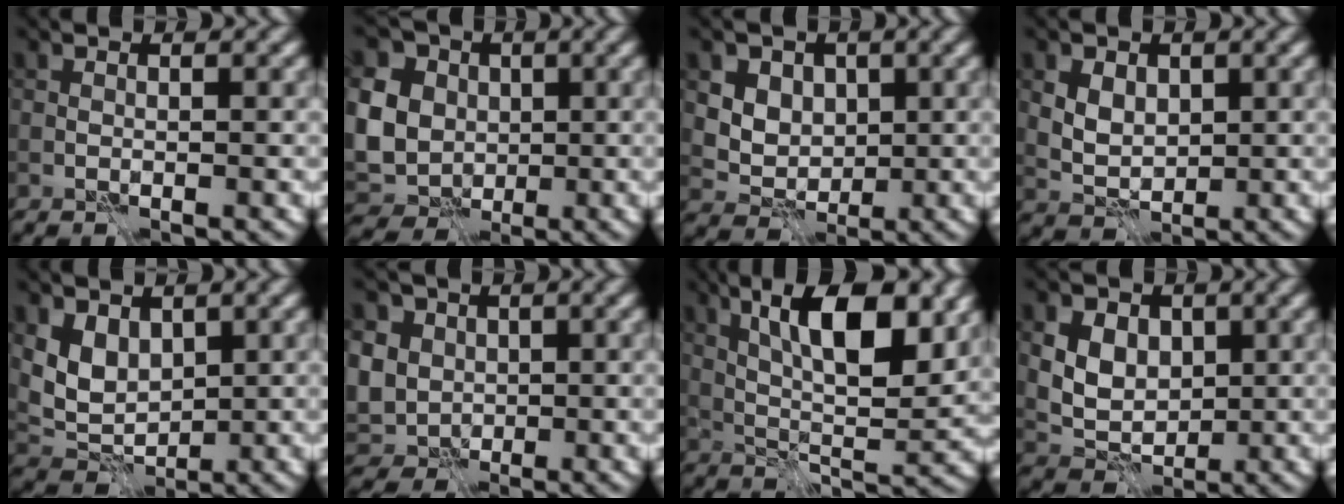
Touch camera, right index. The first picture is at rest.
{"total": 10.8, "force": [1.4, 9.3, 5.4], "torque": [-0.123, 0.010, 0.005]}
{"total": 6.3, "force": [2.6, 5.0, 2.8], "torque": [-0.051, 0.003, 0.043]}
{"total": 3.4, "force": [0.9, 2.5, 2.1], "torque": [-0.038, 0.000, 0.014]}
{"total": 3.7, "force": [1.5, 2.7, 2.1], "torque": [-0.043, -0.010, 0.030]}
{"total": 7.9, "force": [1.5, 6.8, 3.7], "torque": [-0.081, 0.021, 0.007]}
{"total": 10.0, "force": [3.8, 3.5, 8.6], "torque": [-0.139, 0.001, 0.065]}
{"total": 6.2, "force": [1.8, 4.8, 3.4], "torque": [-0.066, 0.010, 0.023]}